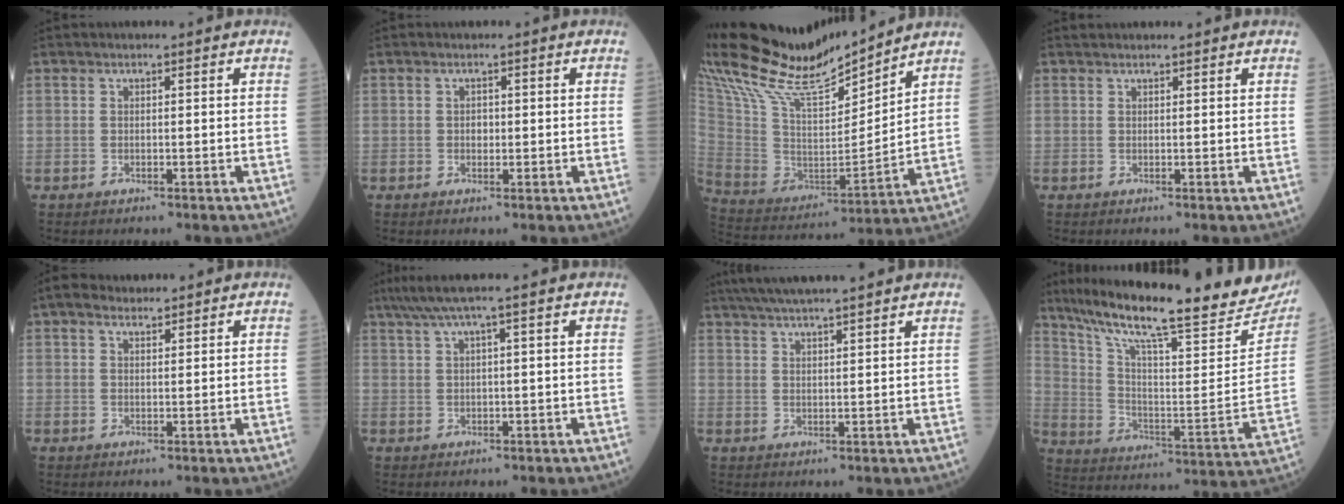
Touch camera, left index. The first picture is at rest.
{"total": 1.0, "force": [0.0, 0.8, 0.6], "torque": [-0.011, 0.001, -0.001]}
{"total": 18.6, "force": [16.9, 2.4, 7.5], "torque": [-0.164, -0.009, 0.313]}
{"total": 2.3, "force": [2.2, 0.3, 0.7], "torque": [-0.008, 0.029, 0.035]}
{"total": 2.5, "force": [2.0, 1.1, 1.0], "torque": [-0.026, 0.019, 0.034]}
{"total": 4.2, "force": [3.1, -1.4, 2.5], "torque": [-0.050, 0.023, 0.063]}
{"total": 10.7, "force": [9.3, -0.3, 5.4], "torque": [-0.090, 0.030, 0.134]}
{"total": 29.2, "force": [24.8, 4.3, 14.8], "torque": [-0.252, -0.058, 0.340]}